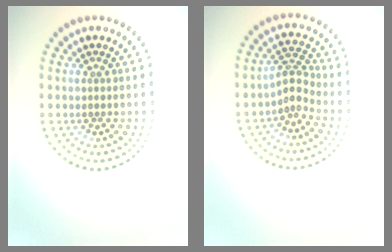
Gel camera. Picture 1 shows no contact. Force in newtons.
{"total": 2.3, "press": 1.5, "slide": 1.7}